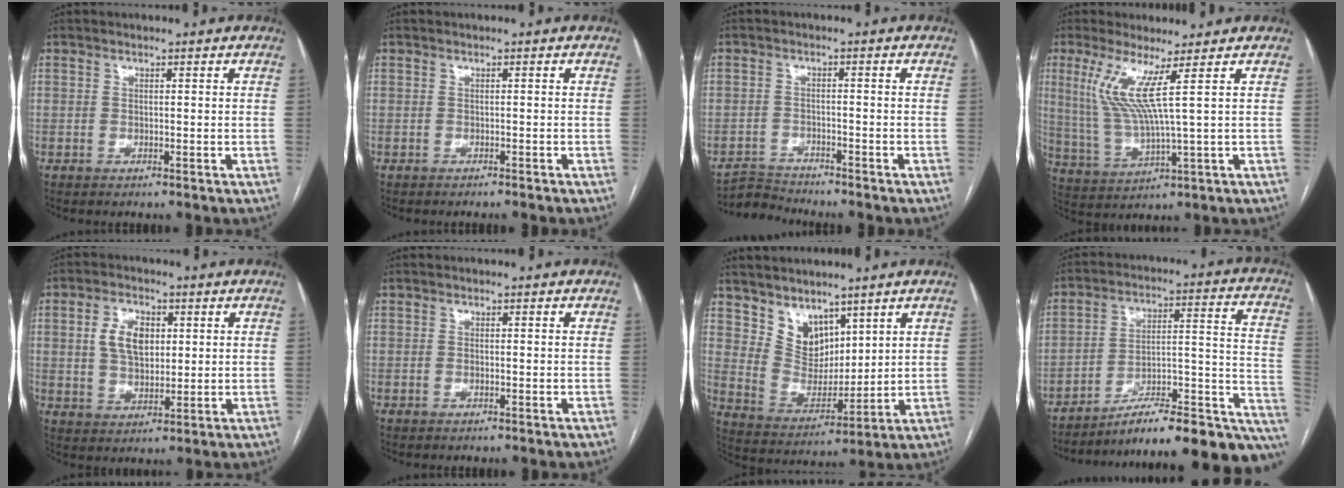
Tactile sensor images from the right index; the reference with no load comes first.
{"total": 1.7, "force": [-1.6, -0.1, 0.7], "torque": [-0.011, 0.000, -0.019]}
{"total": 3.5, "force": [-3.3, -0.1, -1.1], "torque": [0.017, -0.013, -0.059]}
{"total": 8.0, "force": [3.1, -1.0, 7.3], "torque": [-0.161, -0.008, 0.071]}
{"total": 7.3, "force": [1.8, 4.5, 5.5], "torque": [-0.108, 0.011, 0.039]}
{"total": 0.6, "force": [-0.2, 0.2, 0.5], "torque": [-0.013, -0.002, -0.002]}
{"total": 8.1, "force": [5.7, 5.0, 2.8], "torque": [-0.057, 0.006, 0.123]}
{"total": 24.5, "force": [-18.5, 5.2, 15.3], "torque": [-0.112, 0.041, -0.255]}